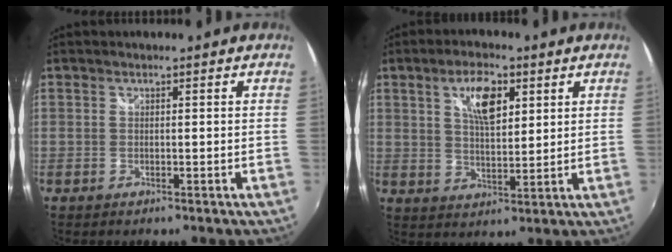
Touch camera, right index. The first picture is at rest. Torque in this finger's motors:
{"motor_torque": [0.48, 0.47, 0.22, 0.09]}